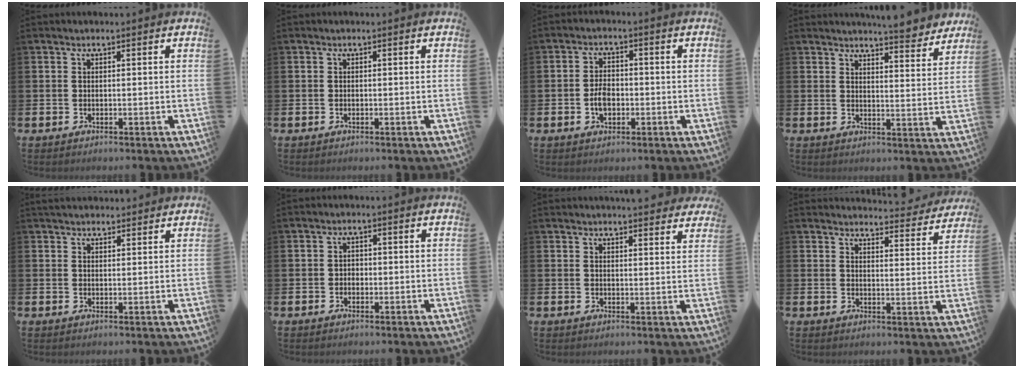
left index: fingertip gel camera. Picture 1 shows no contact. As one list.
[{"total": 0.0}, {"total": 3.3, "force": [-0.8, 2.2, 2.3], "torque": [-0.035, 0.000, -0.017]}, {"total": 5.9, "force": [5.8, 0.4, 1.1], "torque": [-0.009, -0.042, 0.099]}, {"total": 2.6, "force": [2.5, 0.7, 0.3], "torque": [0.001, -0.010, 0.043]}, {"total": 1.2, "force": [-0.5, 1.0, 0.4], "torque": [-0.009, 0.005, -0.011]}, {"total": 3.3, "force": [3.3, 0.1, -0.1], "torque": [0.007, -0.023, 0.059]}, {"total": 4.0, "force": [4.0, 0.2, 0.3], "torque": [0.003, -0.036, 0.064]}]